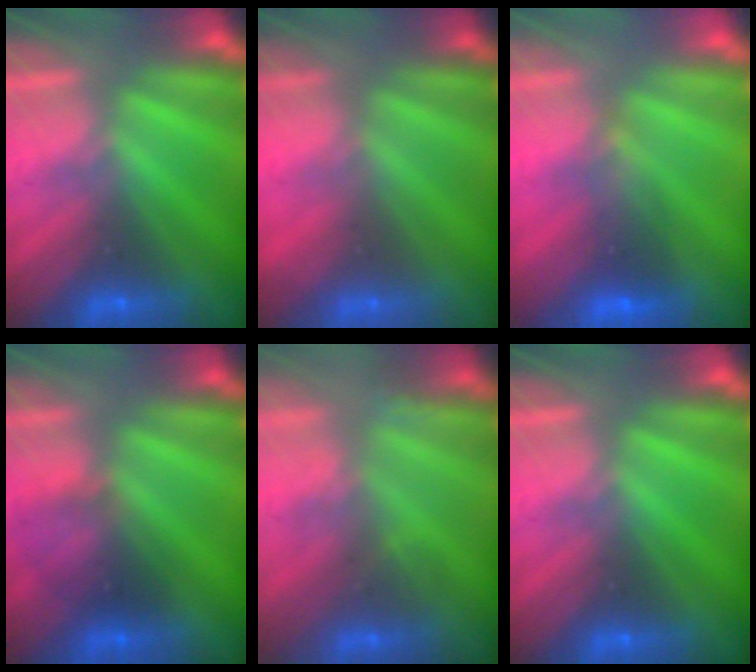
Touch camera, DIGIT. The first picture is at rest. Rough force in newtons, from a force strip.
{"total": 2.4}
{"total": 1.8}
{"total": 2.8}
{"total": 2.8}
{"total": 0.0}